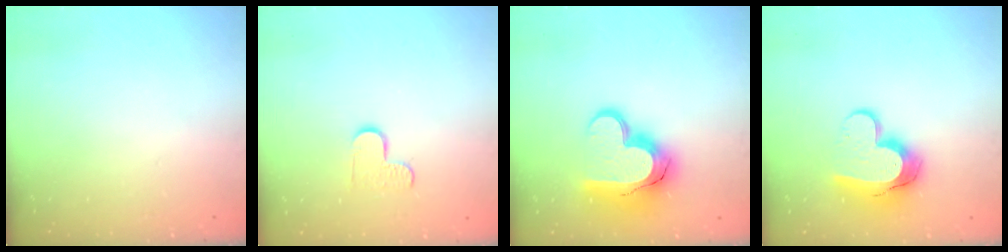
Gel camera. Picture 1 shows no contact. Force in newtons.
{"total": 5.5, "press": 5.5, "slide": 0.5}
{"total": 16.9, "press": 16.9, "slide": 1.3}
{"total": 13.3, "press": 13.3, "slide": 1.1}